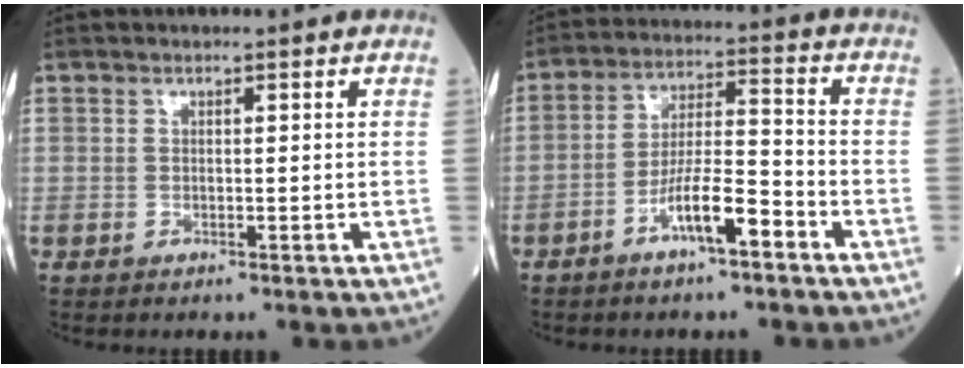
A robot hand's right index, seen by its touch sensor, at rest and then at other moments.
{"total": 8.3, "force": [-4.7, 1.3, 6.8], "torque": [-0.126, 0.008, -0.085]}